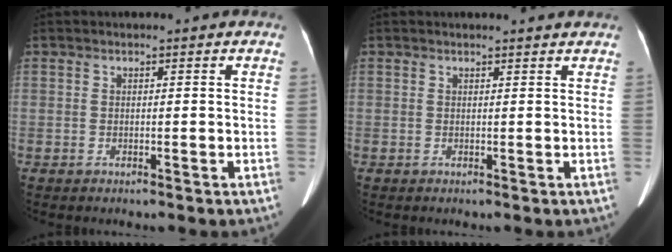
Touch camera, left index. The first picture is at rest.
{"total": 2.2, "force": [2.2, -0.2, 0.5], "torque": [-0.012, 0.002, 0.018]}